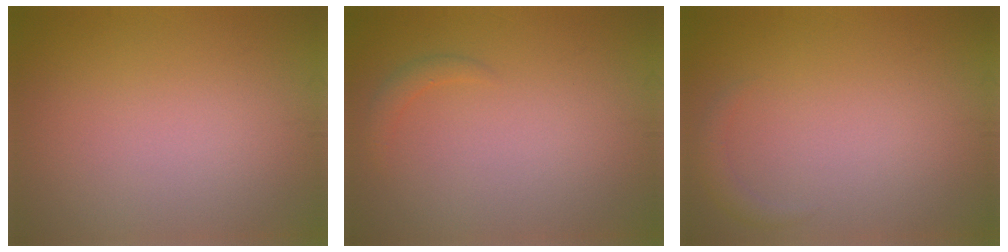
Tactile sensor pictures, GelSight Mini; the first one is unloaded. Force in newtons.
{"total": 1.1, "press": 1.1, "slide": 0.1}
{"total": 1.1, "press": 1.1, "slide": 0.1}